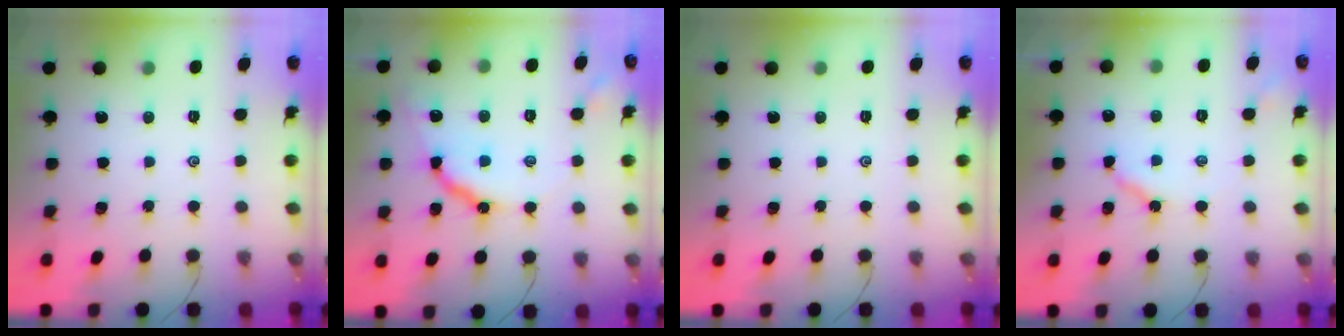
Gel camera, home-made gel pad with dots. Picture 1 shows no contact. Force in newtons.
{"total": 9.8, "press": 9.8, "slide": 1.0}
{"total": 0.0}
{"total": 4.7, "press": 4.7, "slide": 0.6}